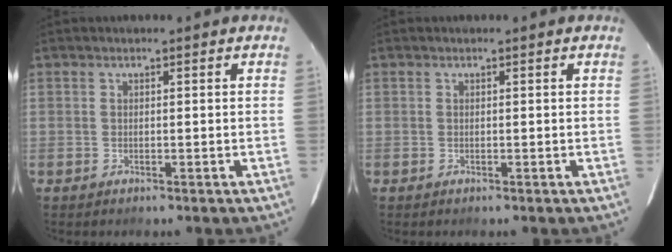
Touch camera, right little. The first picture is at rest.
{"total": 0.0}